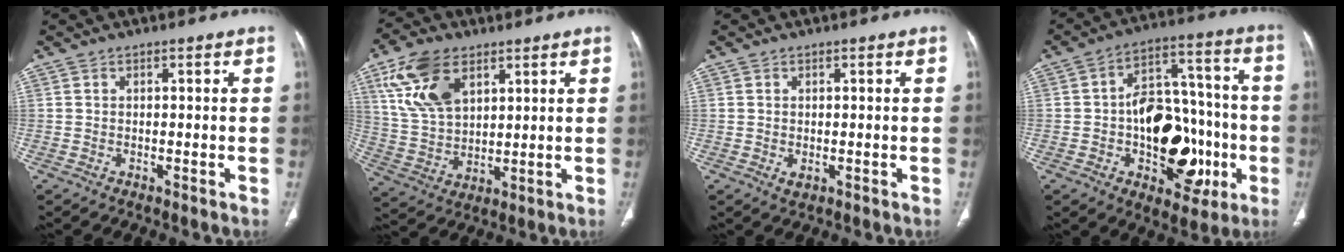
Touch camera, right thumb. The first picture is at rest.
{"total": 14.1, "force": [6.6, 8.2, 9.3], "torque": [-0.167, -0.016, 0.137]}
{"total": 1.7, "force": [-0.2, 1.1, 1.3], "torque": [-0.026, -0.004, -0.002]}
{"total": 21.3, "force": [-4.8, 13.0, 16.2], "torque": [-0.183, 0.043, -0.061]}